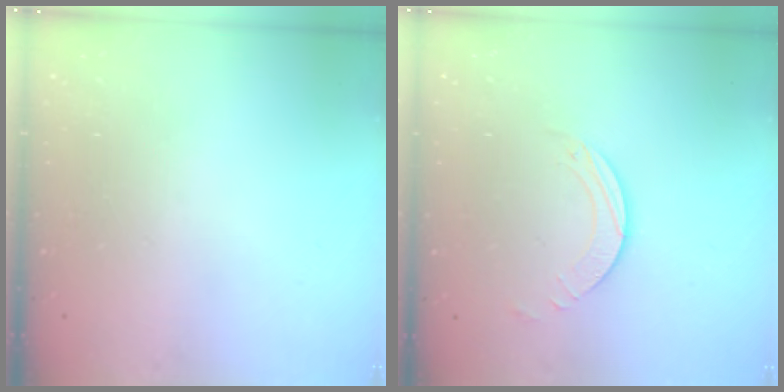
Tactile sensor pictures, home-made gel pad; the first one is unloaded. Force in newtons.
{"total": 2.5, "press": 2.5, "slide": 0.2}